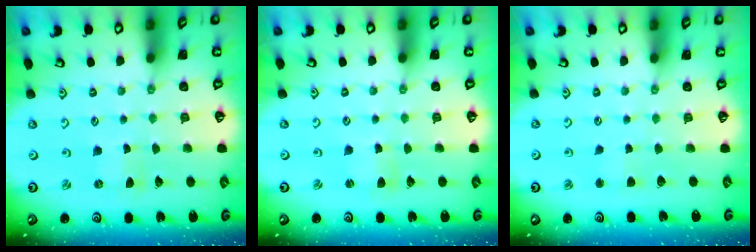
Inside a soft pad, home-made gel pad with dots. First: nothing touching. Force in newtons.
{"total": 1.3, "press": 1.3, "slide": 0.1}
{"total": 2.7, "press": 2.6, "slide": 0.4}